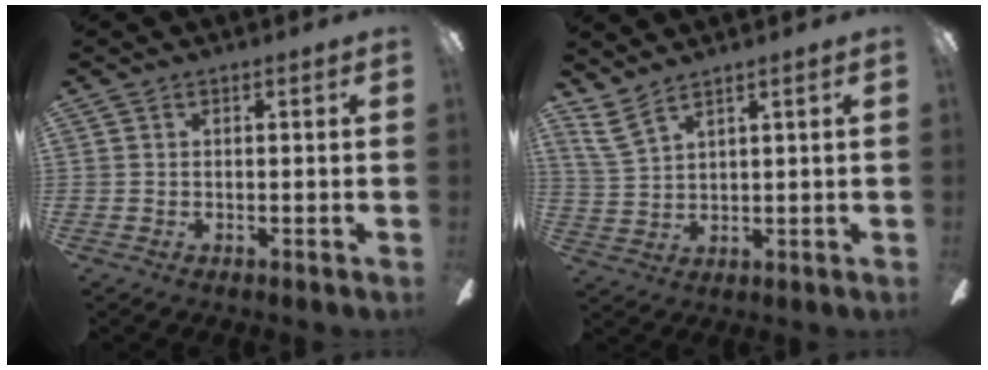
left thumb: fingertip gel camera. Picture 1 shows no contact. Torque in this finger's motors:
{"motor_torque": [0.41, -0.29, -0.24, -0.12, 0.00]}